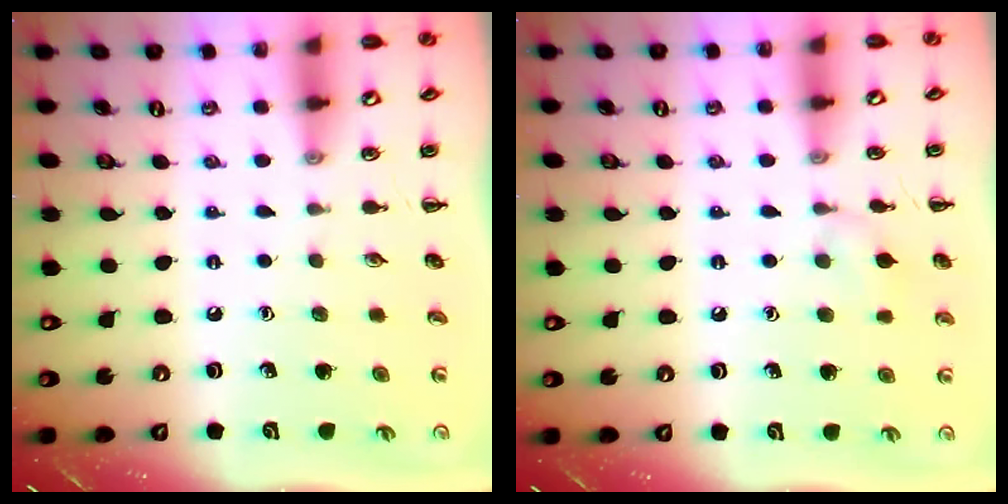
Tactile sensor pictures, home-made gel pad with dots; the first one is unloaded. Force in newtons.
{"total": 6.5, "press": 6.1, "slide": 2.2}